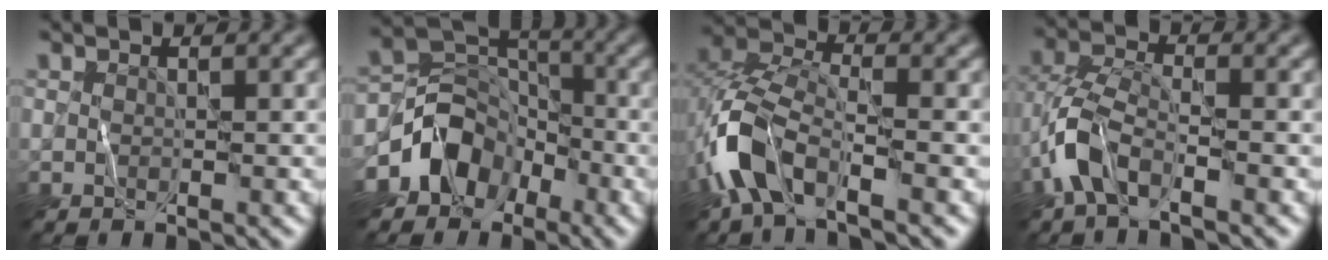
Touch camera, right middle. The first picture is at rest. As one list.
[{"total": 7.8, "force": [-4.0, 5.8, 3.3], "torque": [-0.050, -0.001, -0.082]}, {"total": 6.2, "force": [-3.3, 2.9, 4.4], "torque": [-0.094, 0.002, -0.076]}, {"total": 4.5, "force": [-2.7, 1.9, 3.2], "torque": [-0.074, 0.005, -0.066]}]